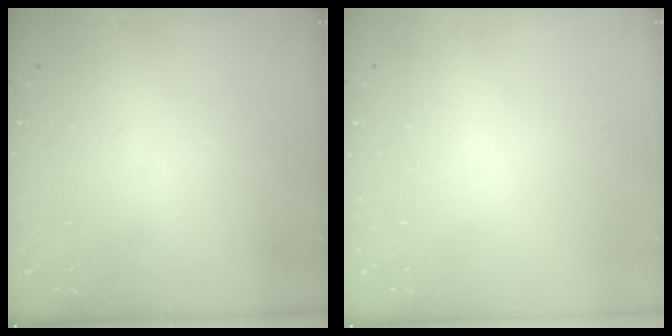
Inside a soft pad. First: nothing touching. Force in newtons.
{"total": 0.0}